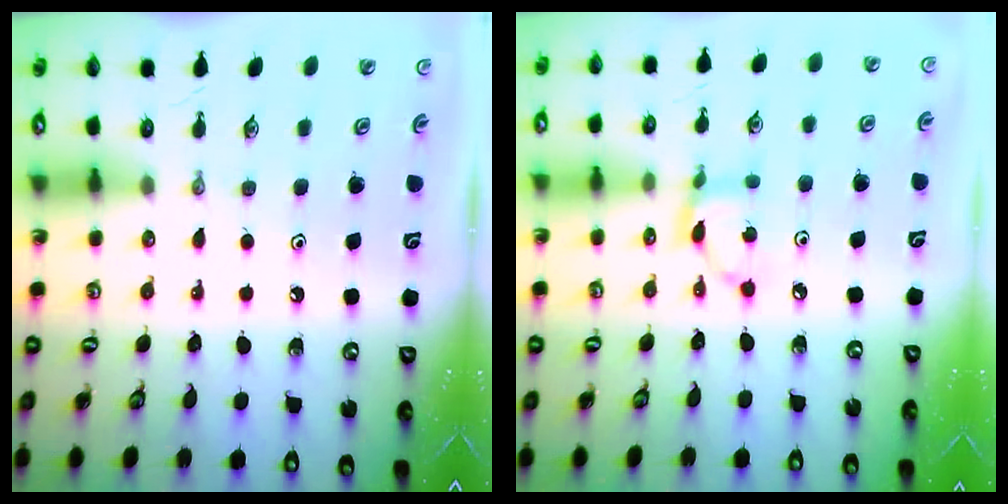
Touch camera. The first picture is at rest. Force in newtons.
{"total": 5.2, "press": 5.2, "slide": 0.3}